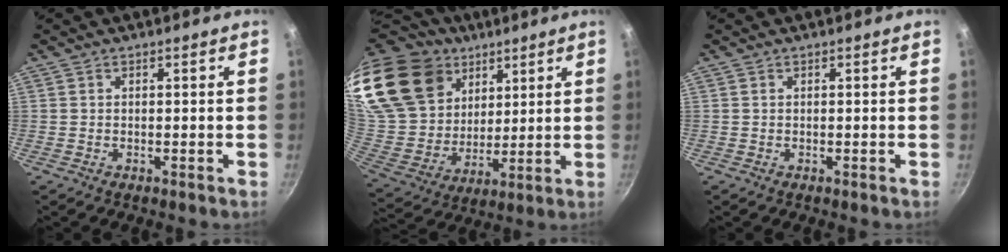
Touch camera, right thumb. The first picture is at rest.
{"total": 27.8, "force": [16.6, 18.7, 12.2], "torque": [-0.245, -0.045, 0.325]}
{"total": 0.0}